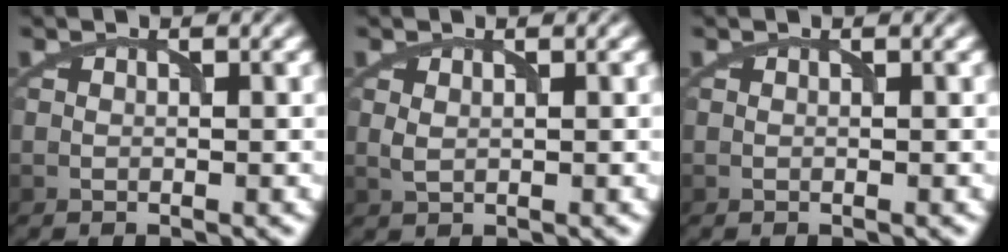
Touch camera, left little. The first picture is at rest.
{"total": 0.9, "force": [0.2, 0.5, 0.7], "torque": [-0.021, -0.002, 0.007]}
{"total": 0.0}